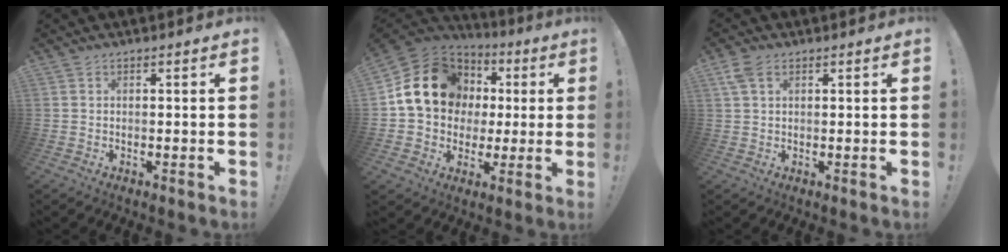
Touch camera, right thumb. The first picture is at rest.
{"total": 18.8, "force": [4.4, 15.3, 10.0], "torque": [-0.152, -0.003, 0.104]}
{"total": 4.4, "force": [2.1, 2.5, 3.0], "torque": [-0.067, 0.004, 0.043]}